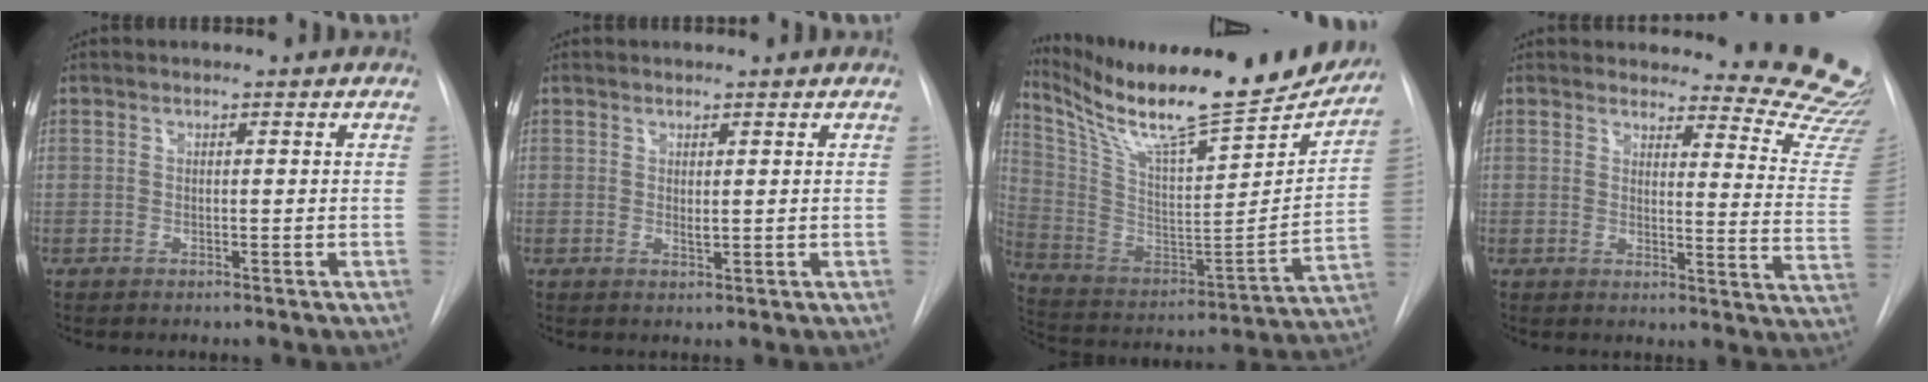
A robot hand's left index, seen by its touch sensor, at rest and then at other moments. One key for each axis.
{"total": 0.9, "fx": 0.2, "fy": 0.3, "fz": 0.8, "tx": -0.014, "ty": -0.007, "tz": 0.003}
{"total": 26.8, "fx": 23.0, "fy": 3.3, "fz": 13.3, "tx": -0.238, "ty": -0.062, "tz": 0.347}
{"total": 15.1, "fx": 14.9, "fy": 1.2, "fz": 1.5, "tx": 0.017, "ty": -0.158, "tz": 0.130}